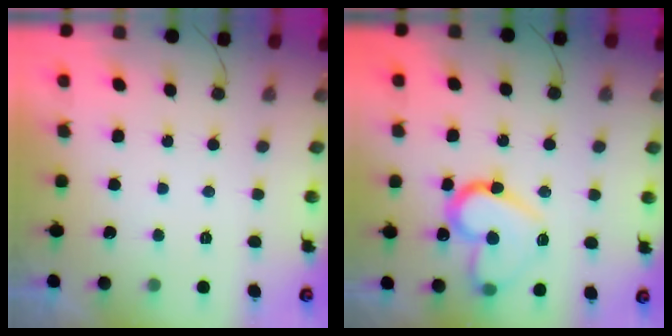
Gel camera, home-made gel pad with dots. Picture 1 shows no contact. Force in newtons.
{"total": 15.6, "press": 15.5, "slide": 1.4}